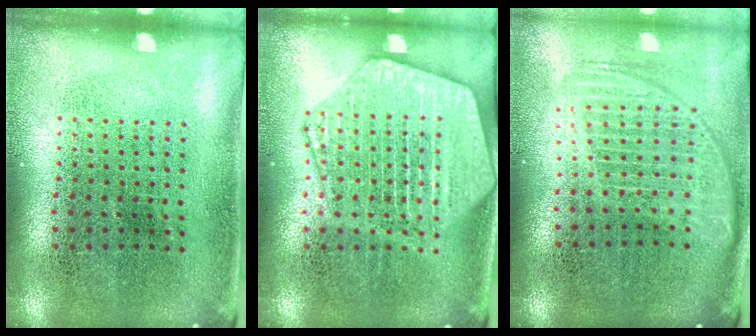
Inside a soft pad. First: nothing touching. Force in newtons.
{"total": 3.9, "press": 3.8, "slide": 0.4}
{"total": 1.8, "press": 1.5, "slide": 1.0}